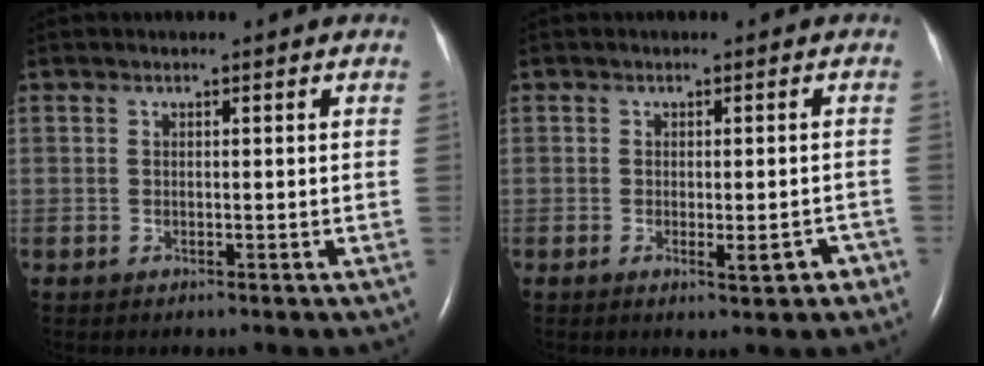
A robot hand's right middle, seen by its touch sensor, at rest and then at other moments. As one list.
[{"total": 3.3, "force": [-1.5, 0.9, 2.8], "torque": [-0.033, -0.001, -0.016]}]